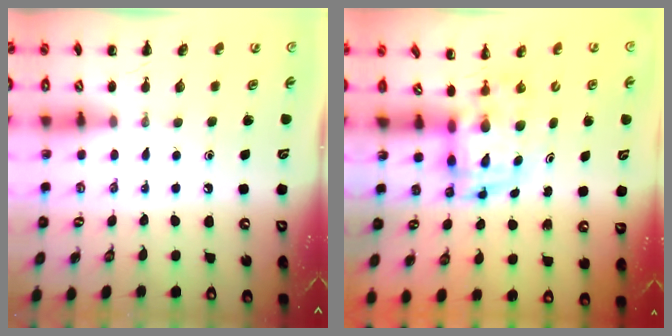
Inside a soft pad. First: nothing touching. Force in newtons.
{"total": 3.8, "press": 3.7, "slide": 0.7}